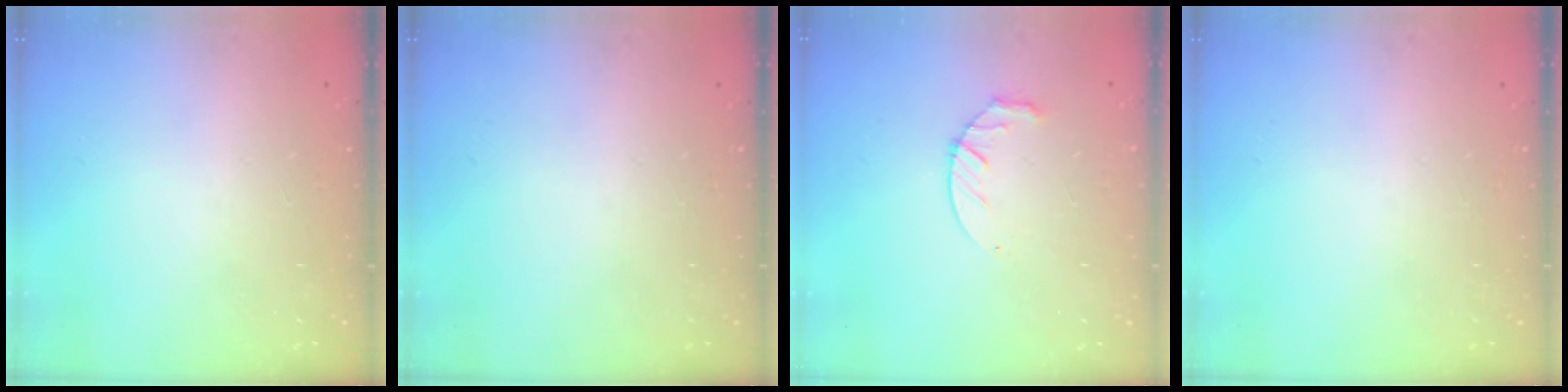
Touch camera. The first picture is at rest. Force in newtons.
{"total": 0.0}
{"total": 6.8, "press": 6.8, "slide": 0.8}
{"total": 0.0}